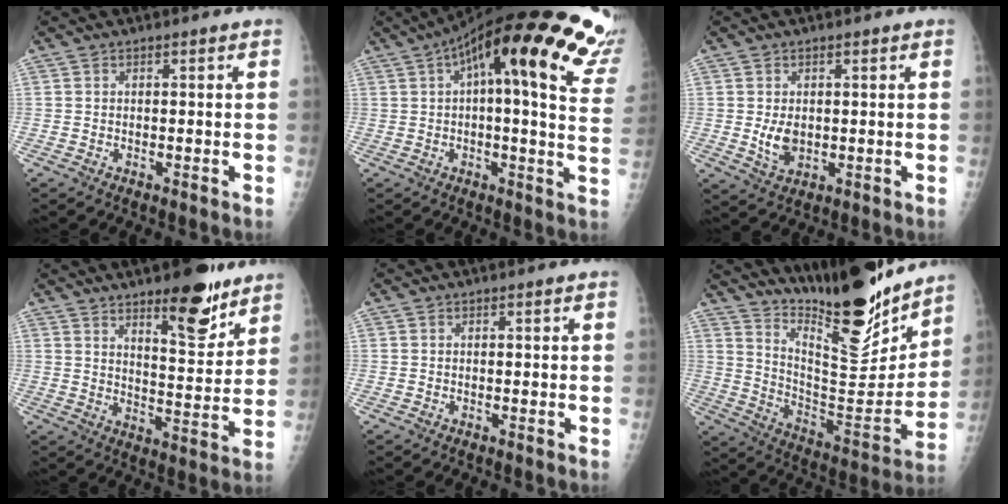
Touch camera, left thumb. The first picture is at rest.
{"total": 28.1, "force": [15.1, 6.6, 22.7], "torque": [-0.258, 0.022, 0.181]}
{"total": 4.3, "force": [0.2, 3.0, 3.1], "torque": [-0.046, -0.009, 0.012]}
{"total": 12.9, "force": [8.7, 4.1, 8.6], "torque": [-0.093, -0.061, 0.133]}
{"total": 0.0}
{"total": 23.1, "force": [19.1, 4.7, 12.2], "torque": [-0.157, -0.131, 0.309]}